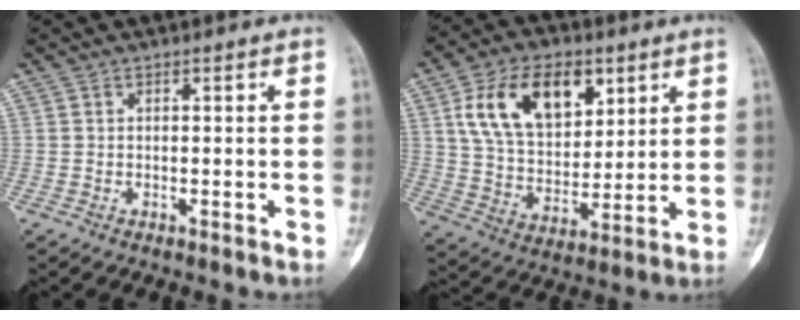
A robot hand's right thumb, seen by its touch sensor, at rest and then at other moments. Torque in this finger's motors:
{"motor_torque": [0.78, 1.07, 1.09, 0.08, 0.26]}